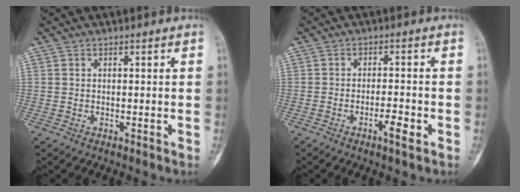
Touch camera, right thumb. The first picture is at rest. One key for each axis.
{"total": 3.6, "fx": -1.8, "fy": 0.8, "fz": 3.1, "tx": -0.053, "ty": 0.008, "tz": -0.031}